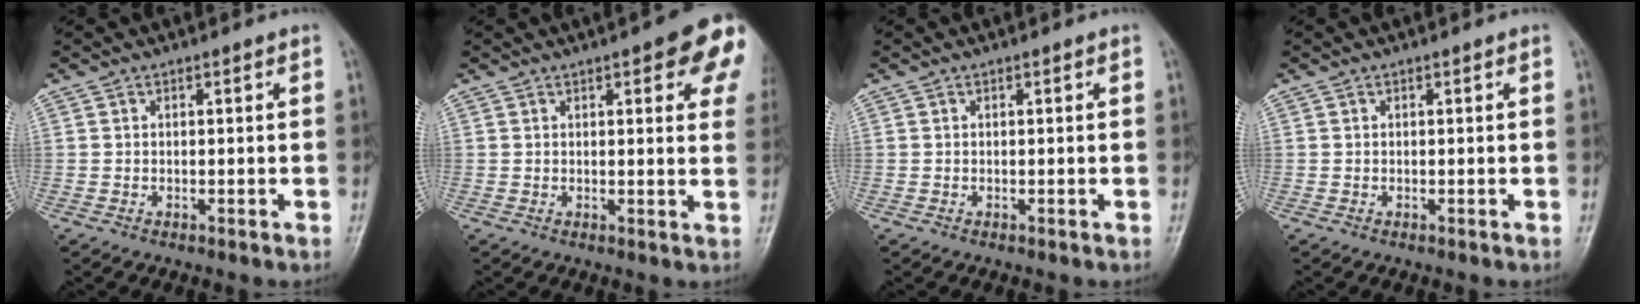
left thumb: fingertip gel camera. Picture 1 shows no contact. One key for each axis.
{"total": 11.5, "fx": 4.9, "fy": 3.7, "fz": 9.7, "tx": -0.083, "ty": -0.012, "tz": 0.047}
{"total": 0.0}
{"total": 0.0}